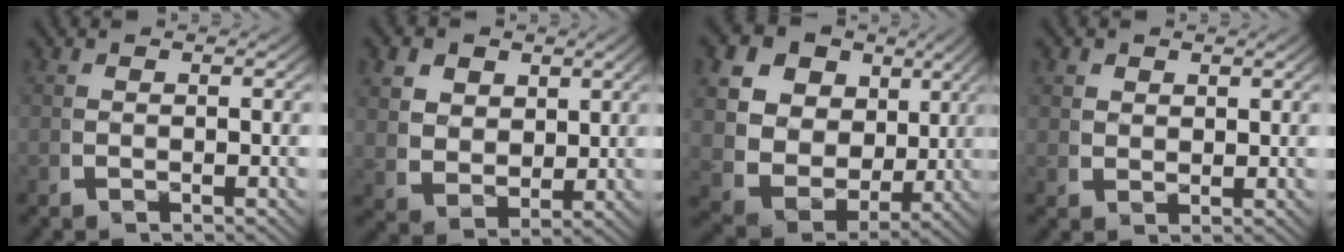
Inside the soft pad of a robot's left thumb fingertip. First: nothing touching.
{"total": 5.4, "force": [1.1, 4.5, 2.9], "torque": [-0.070, -0.032, 0.031]}
{"total": 15.4, "force": [1.0, 12.9, 8.5], "torque": [-0.203, -0.046, 0.011]}
{"total": 1.4, "force": [1.1, 0.8, 0.3], "torque": [0.007, 0.001, 0.025]}